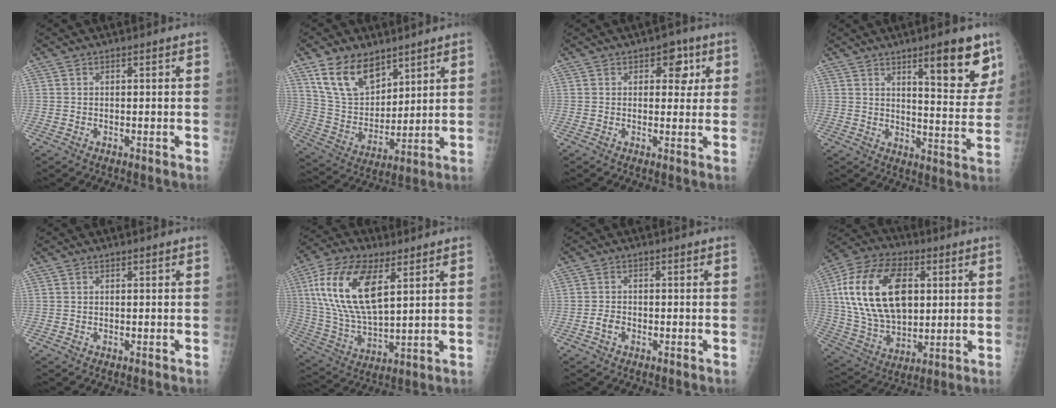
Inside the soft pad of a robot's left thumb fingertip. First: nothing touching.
{"total": 14.3, "force": [9.1, 8.5, 7.0], "torque": [-0.095, -0.047, 0.184]}
{"total": 5.4, "force": [2.1, 3.6, 3.4], "torque": [-0.006, -0.004, 0.020]}
{"total": 13.4, "force": [8.0, 3.4, 10.2], "torque": [-0.107, -0.051, 0.115]}
{"total": 0.0}
{"total": 18.1, "force": [6.7, 8.2, 14.7], "torque": [-0.283, -0.018, 0.131]}
{"total": 2.5, "force": [-1.0, 1.8, 1.5], "torque": [-0.023, 0.008, -0.018]}
{"total": 23.1, "force": [5.0, 14.2, 17.5], "torque": [-0.309, -0.005, 0.092]}